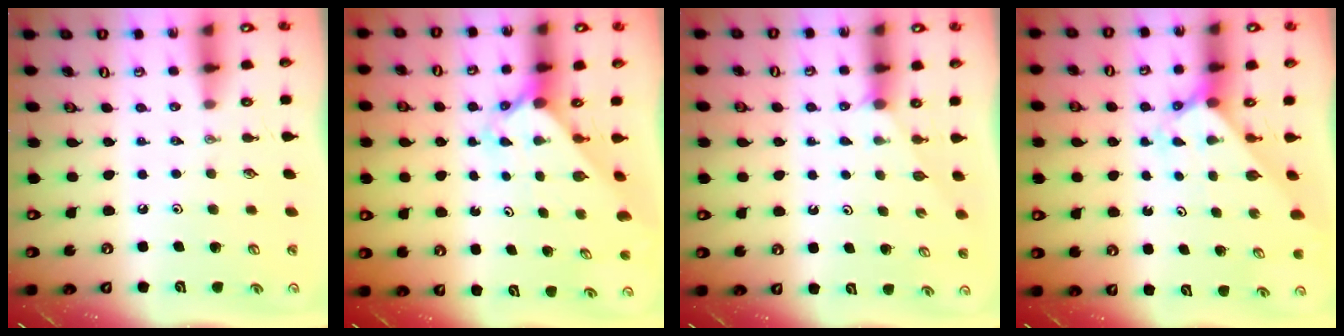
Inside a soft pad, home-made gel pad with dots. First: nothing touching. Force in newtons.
{"total": 2.5, "press": 2.5, "slide": 0.2}
{"total": 1.5, "press": 1.5, "slide": 0.2}
{"total": 2.5, "press": 2.5, "slide": 0.3}